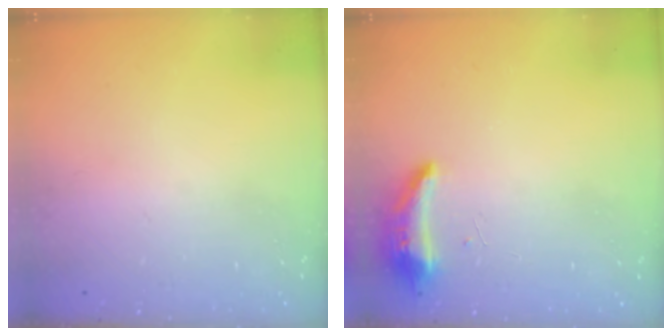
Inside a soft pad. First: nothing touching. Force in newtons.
{"total": 8.5, "press": 8.3, "slide": 2.0}